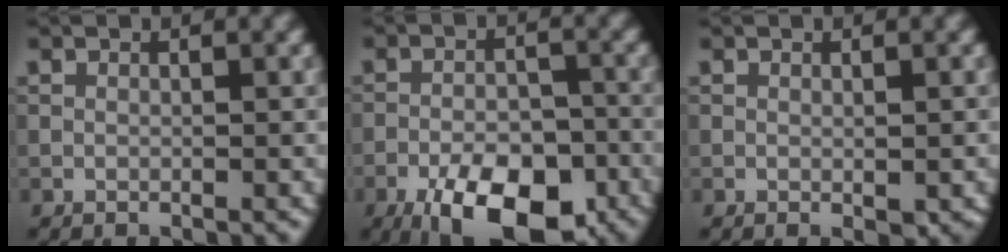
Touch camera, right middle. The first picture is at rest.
{"total": 9.9, "force": [-5.8, 4.3, 6.7], "torque": [-0.104, -0.010, -0.092]}
{"total": 1.3, "force": [-0.3, 0.6, 1.2], "torque": [-0.014, -0.006, 0.000]}